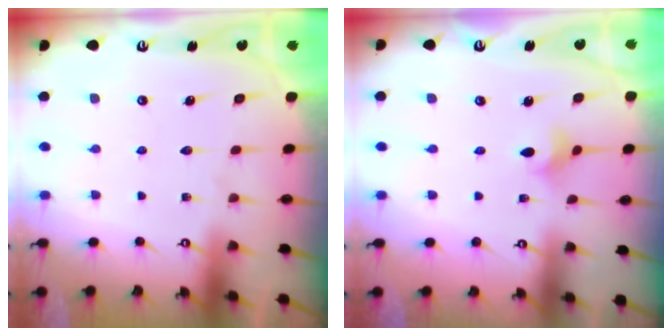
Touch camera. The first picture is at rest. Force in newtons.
{"total": 3.9, "press": 3.7, "slide": 1.0}